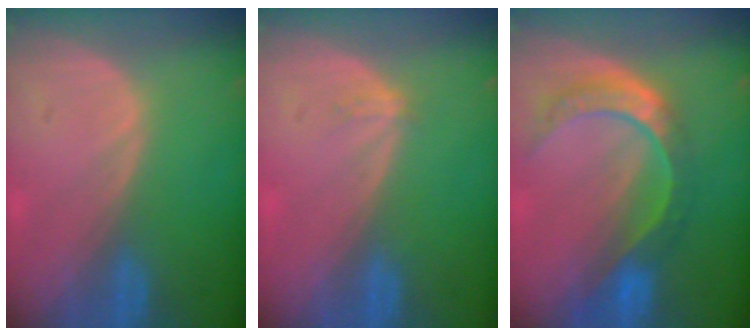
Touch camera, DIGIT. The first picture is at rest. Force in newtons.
{"total": 1.2, "press": 0.8, "slide": 0.8}
{"total": 8.7, "press": 7.3, "slide": 4.7}